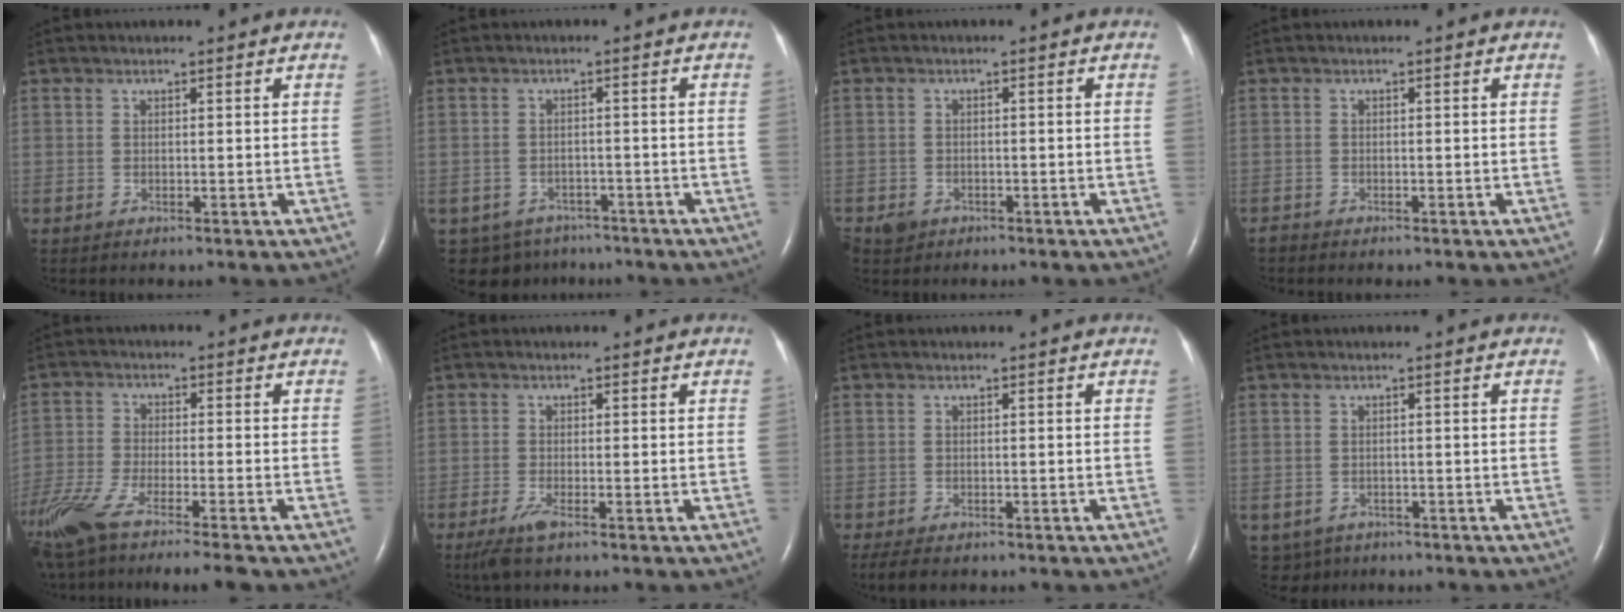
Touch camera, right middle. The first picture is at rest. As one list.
[{"total": 6.4, "force": [-4.7, 4.3, 0.6], "torque": [-0.010, 0.009, -0.059]}, {"total": 2.4, "force": [-1.4, 1.9, 0.5], "torque": [-0.012, 0.005, -0.020]}, {"total": 0.7, "force": [-0.7, 0.1, 0.0], "torque": [-0.004, -0.002, -0.015]}, {"total": 14.2, "force": [-11.3, 1.2, 8.6], "torque": [-0.181, -0.036, -0.196]}, {"total": 2.9, "force": [-1.9, 0.3, 2.2], "torque": [-0.056, -0.009, -0.039]}, {"total": 4.6, "force": [-3.5, 1.7, 2.3], "torque": [-0.041, -0.011, -0.050]}, {"total": 4.0, "force": [-2.7, 2.9, 0.3], "torque": [-0.004, 0.001, -0.038]}]